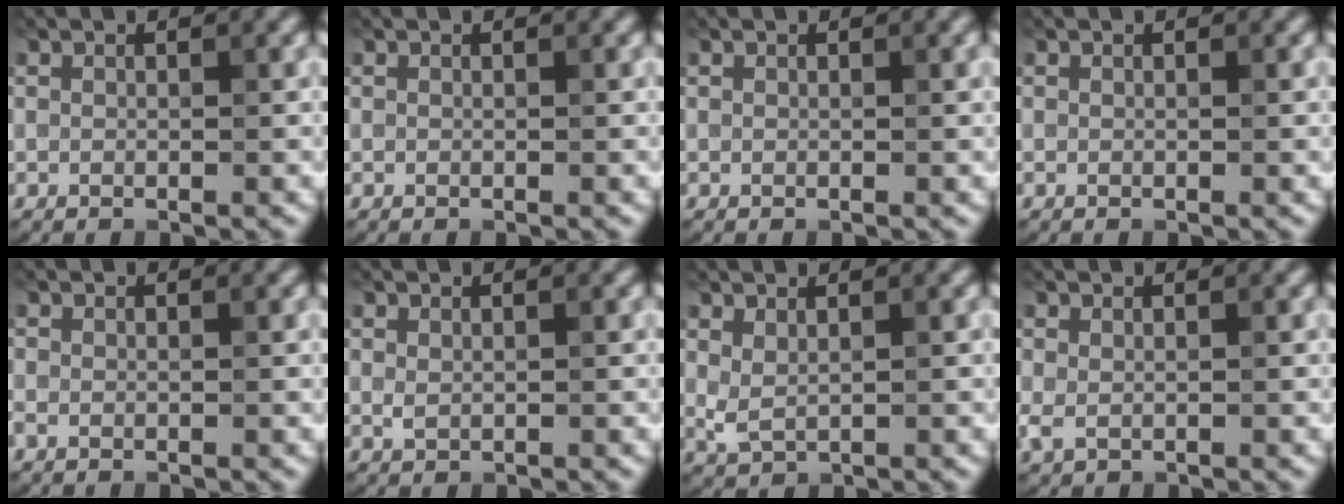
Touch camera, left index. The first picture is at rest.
{"total": 0.0}
{"total": 0.5, "force": [0.2, 0.1, 0.5], "torque": [-0.005, 0.002, 0.002]}
{"total": 0.0}
{"total": 0.6, "force": [-0.3, 0.4, 0.4], "torque": [-0.010, -0.002, -0.006]}
{"total": 0.7, "force": [0.2, 0.4, 0.5], "torque": [-0.013, -0.002, 0.008]}
{"total": 1.4, "force": [0.9, 0.6, 1.0], "torque": [-0.026, -0.005, 0.022]}
{"total": 1.1, "force": [0.0, 0.6, 0.9], "torque": [-0.020, -0.002, 0.002]}